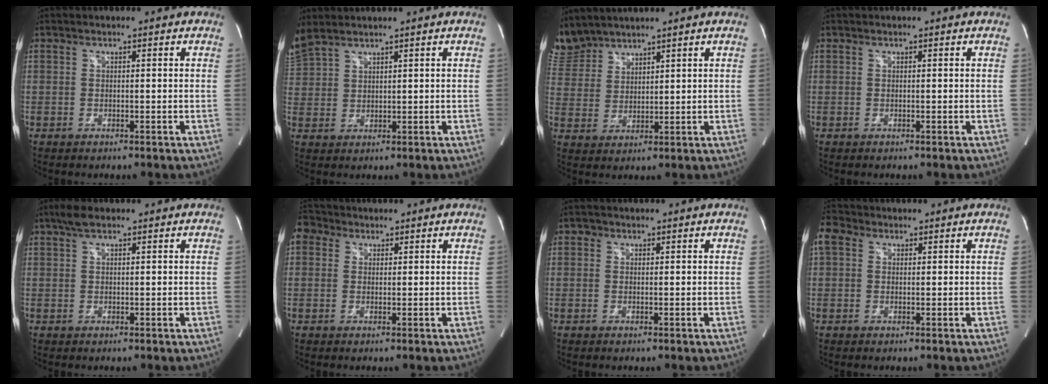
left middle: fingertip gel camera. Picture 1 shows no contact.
{"total": 5.1, "force": [4.8, 0.8, 1.8], "torque": [-0.063, 0.019, 0.113]}
{"total": 7.1, "force": [6.9, 1.7, 0.3], "torque": [-0.020, 0.012, 0.156]}
{"total": 0.0}
{"total": 2.6, "force": [1.7, 0.8, 1.7], "torque": [-0.039, 0.016, 0.034]}
{"total": 3.8, "force": [1.7, 3.2, 1.2], "torque": [-0.027, 0.023, 0.032]}
{"total": 0.8, "force": [0.3, 0.7, 0.1], "torque": [0.005, 0.002, 0.003]}
{"total": 3.7, "force": [1.5, 2.8, 1.8], "torque": [-0.050, 0.027, 0.029]}